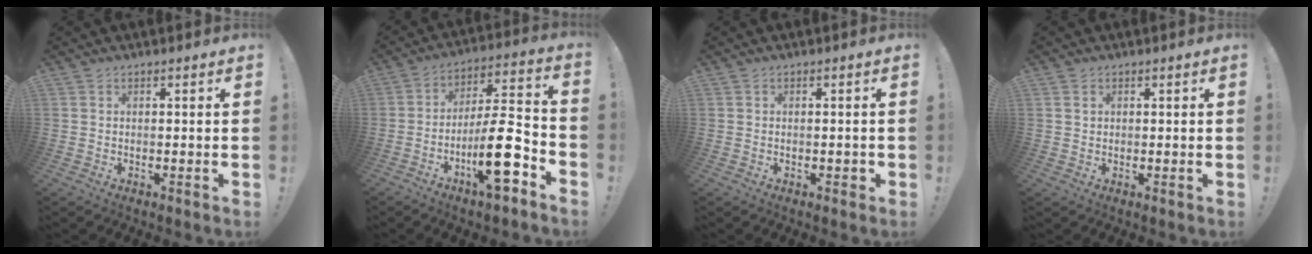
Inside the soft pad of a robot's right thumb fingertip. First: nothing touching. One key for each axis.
{"total": 17.9, "fx": -7.2, "fy": 5.1, "fz": 15.6, "tx": -0.258, "ty": 0.044, "tz": -0.111}
{"total": 1.2, "fx": -0.5, "fy": 0.7, "fz": 0.8, "tx": -0.018, "ty": 0.005, "tz": -0.007}
{"total": 1.2, "fx": 0.5, "fy": 1.0, "fz": 0.4, "tx": -0.004, "ty": 0.001, "tz": 0.009}